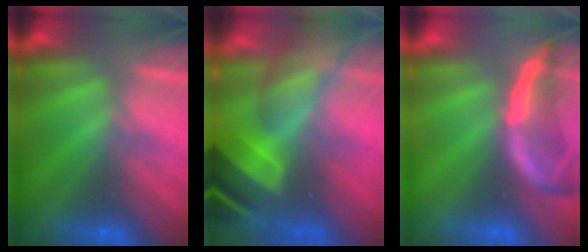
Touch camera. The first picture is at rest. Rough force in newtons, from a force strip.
{"total": 9.3}
{"total": 2.0}